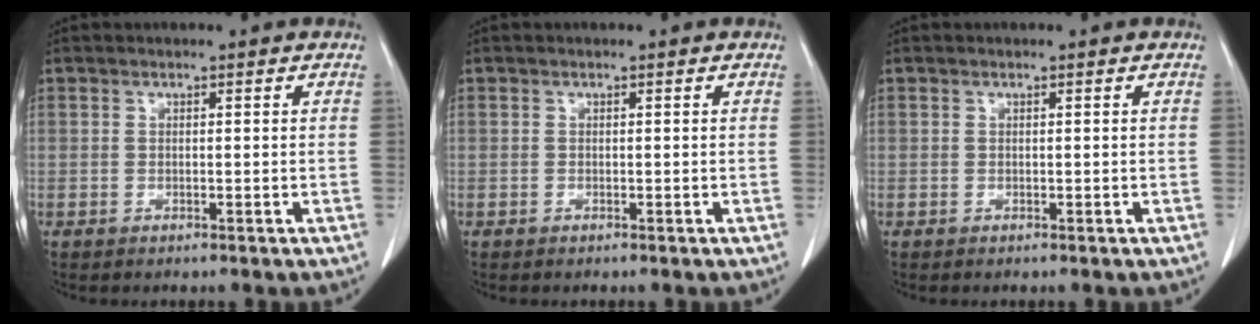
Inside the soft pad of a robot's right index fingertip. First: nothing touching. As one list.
[{"total": 0.0}, {"total": 0.0}]